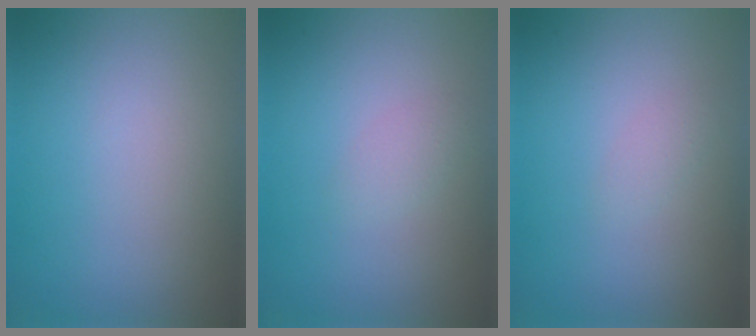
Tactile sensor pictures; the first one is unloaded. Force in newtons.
{"total": 1.2, "press": 1.2, "slide": 0.1}
{"total": 0.8, "press": 0.8, "slide": 0.0}